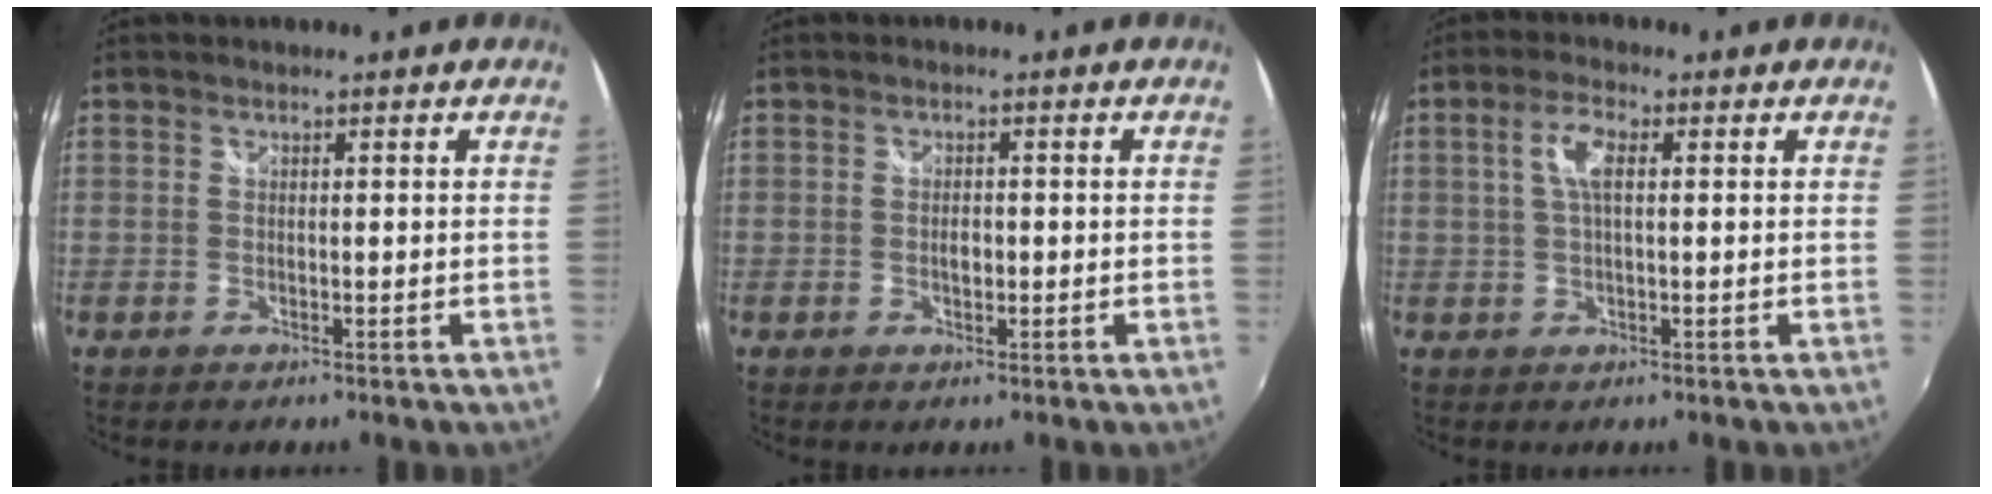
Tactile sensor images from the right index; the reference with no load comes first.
{"total": 1.8, "force": [-0.4, 1.2, 1.4], "torque": [-0.024, 0.001, -0.008]}
{"total": 4.7, "force": [1.0, 1.6, 4.2], "torque": [-0.083, 0.008, 0.020]}